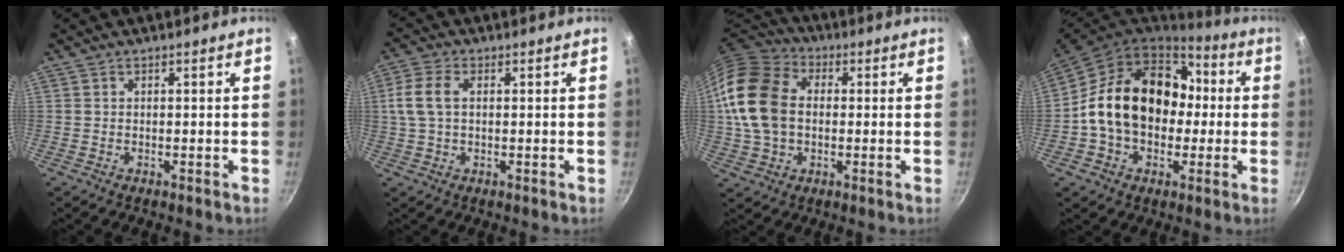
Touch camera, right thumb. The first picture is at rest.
{"total": 6.2, "force": [1.0, 3.7, 4.9], "torque": [-0.105, 0.012, 0.015]}
{"total": 16.2, "force": [0.8, 11.9, 11.0], "torque": [-0.201, 0.020, 0.006]}
{"total": 20.8, "force": [0.6, 15.6, 13.7], "torque": [-0.208, 0.047, 0.008]}